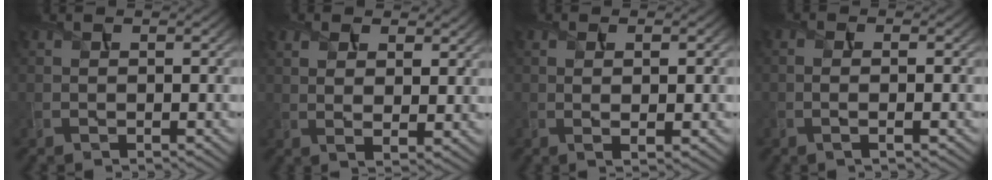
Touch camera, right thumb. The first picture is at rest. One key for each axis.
{"total": 4.7, "fx": 2.1, "fy": 2.3, "fz": 3.5, "tx": -0.071, "ty": -0.007, "tz": 0.040}
{"total": 2.9, "fx": 0.1, "fy": 0.7, "fz": 2.8, "tx": -0.051, "ty": -0.002, "tz": 0.005}
{"total": 1.9, "fx": -0.4, "fy": 0.4, "fz": 1.8, "tx": -0.035, "ty": -0.001, "tz": -0.013}